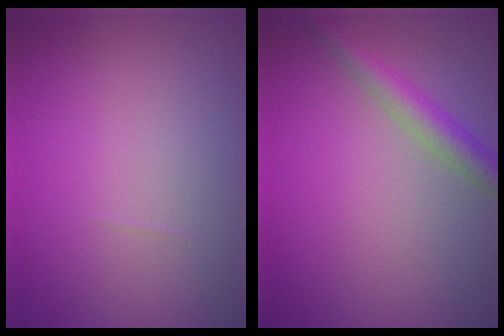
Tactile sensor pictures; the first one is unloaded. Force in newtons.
{"total": 2.8, "press": 2.8, "slide": 0.1}